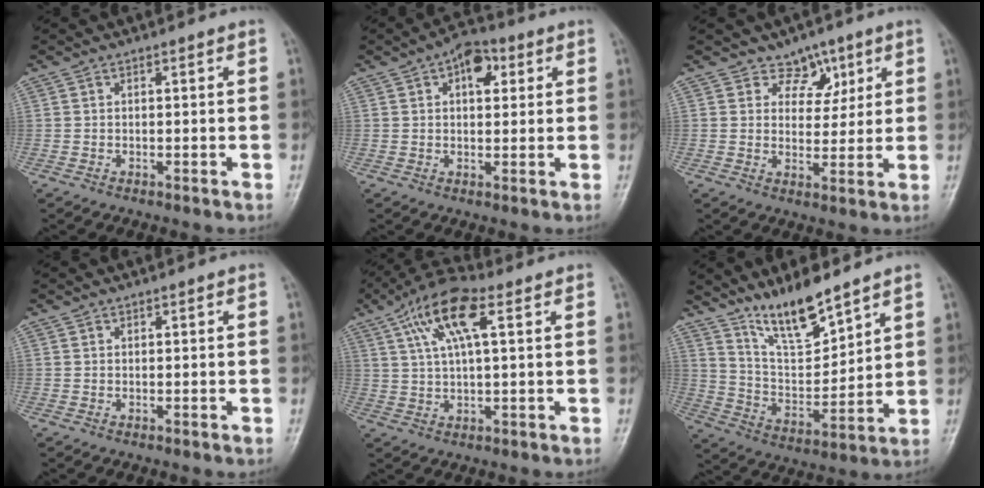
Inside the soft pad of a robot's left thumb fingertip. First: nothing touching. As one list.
[{"total": 6.9, "force": [2.6, 4.0, 4.9], "torque": [-0.047, 0.004, 0.032]}, {"total": 5.1, "force": [3.3, 3.8, 1.1], "torque": [0.020, -0.018, 0.052]}, {"total": 0.0}, {"total": 11.0, "force": [4.4, 3.6, 9.4], "torque": [-0.182, 0.011, 0.078]}, {"total": 11.9, "force": [9.5, 3.0, 6.6], "torque": [-0.098, -0.072, 0.186]}]